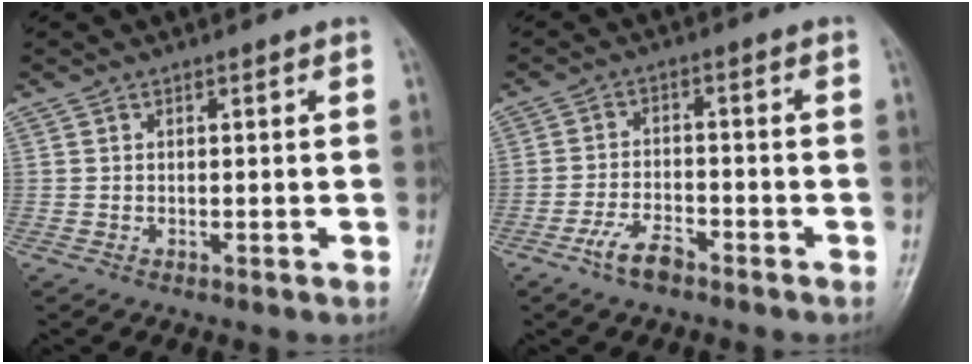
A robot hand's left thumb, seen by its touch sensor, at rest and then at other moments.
{"total": 5.2, "force": [-3.6, 2.1, 3.1], "torque": [-0.064, 0.021, -0.068]}